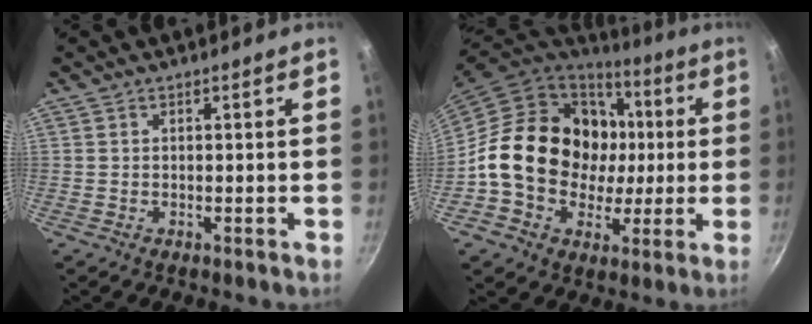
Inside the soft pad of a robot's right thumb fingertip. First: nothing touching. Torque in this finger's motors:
{"motor_torque": [0.54, 0.60, 1.32, -1.17, 0.24]}